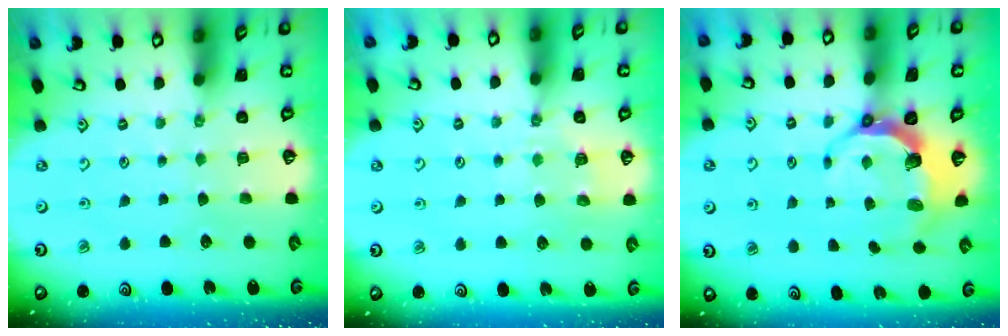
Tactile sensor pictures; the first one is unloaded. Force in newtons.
{"total": 5.9, "press": 5.8, "slide": 0.7}
{"total": 7.1, "press": 5.7, "slide": 4.2}